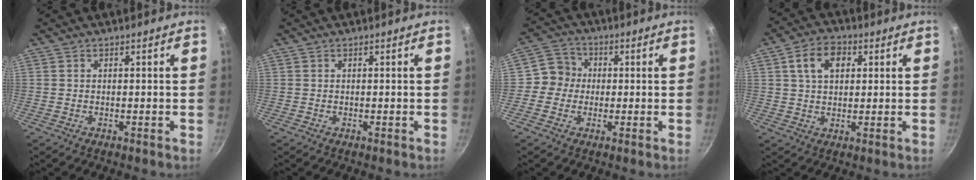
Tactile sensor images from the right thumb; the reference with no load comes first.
{"total": 0.0}
{"total": 5.7, "force": [-0.3, 5.5, 1.6], "torque": [0.007, 0.013, -0.023]}
{"total": 7.9, "force": [2.5, 5.3, 5.2], "torque": [-0.068, 0.007, 0.037]}